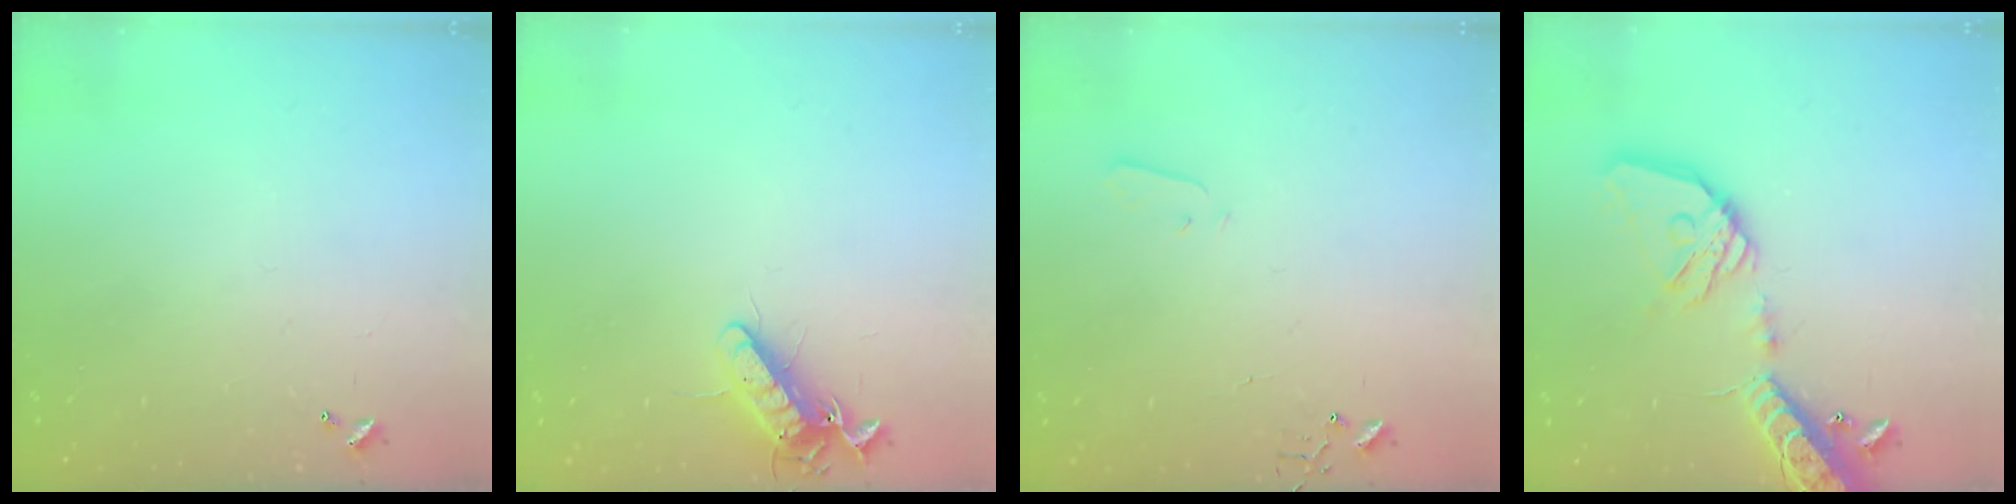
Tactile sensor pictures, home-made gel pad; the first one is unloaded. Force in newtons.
{"total": 11.7, "press": 11.6, "slide": 1.7}
{"total": 1.9, "press": 1.9, "slide": 0.4}
{"total": 21.3, "press": 20.9, "slide": 3.7}